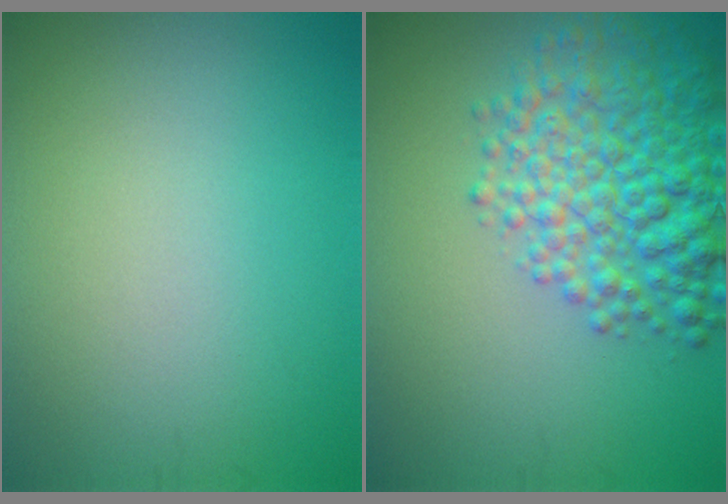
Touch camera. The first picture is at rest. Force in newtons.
{"total": 7.6, "press": 7.6, "slide": 0.3}